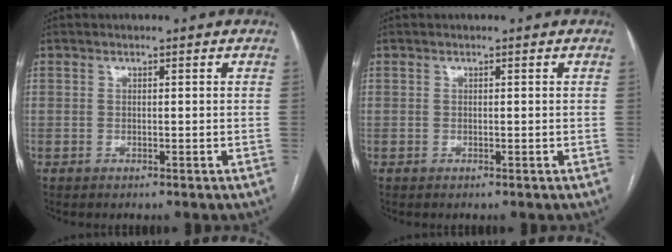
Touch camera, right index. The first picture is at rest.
{"total": 0.0}